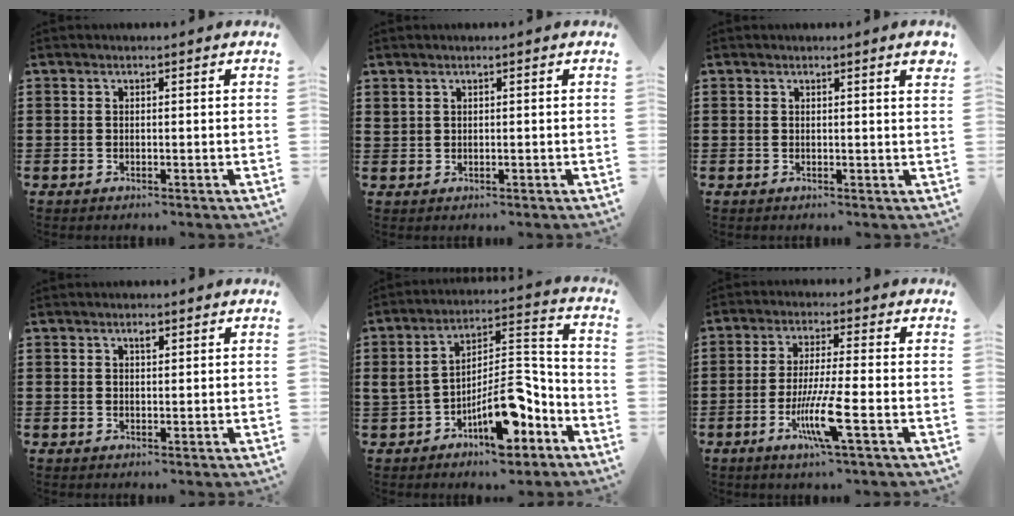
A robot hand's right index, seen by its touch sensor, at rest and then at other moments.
{"total": 0.5, "force": [0.3, 0.2, 0.3], "torque": [-0.007, 0.002, 0.007]}
{"total": 1.7, "force": [1.0, -0.1, 1.3], "torque": [-0.020, -0.002, 0.016]}
{"total": 1.0, "force": [0.6, 0.4, 0.7], "torque": [-0.015, 0.003, 0.010]}
{"total": 12.2, "force": [-7.3, 5.0, 8.4], "torque": [-0.122, 0.022, -0.135]}
{"total": 8.3, "force": [-3.3, 0.4, 7.6], "torque": [-0.151, -0.017, -0.062]}